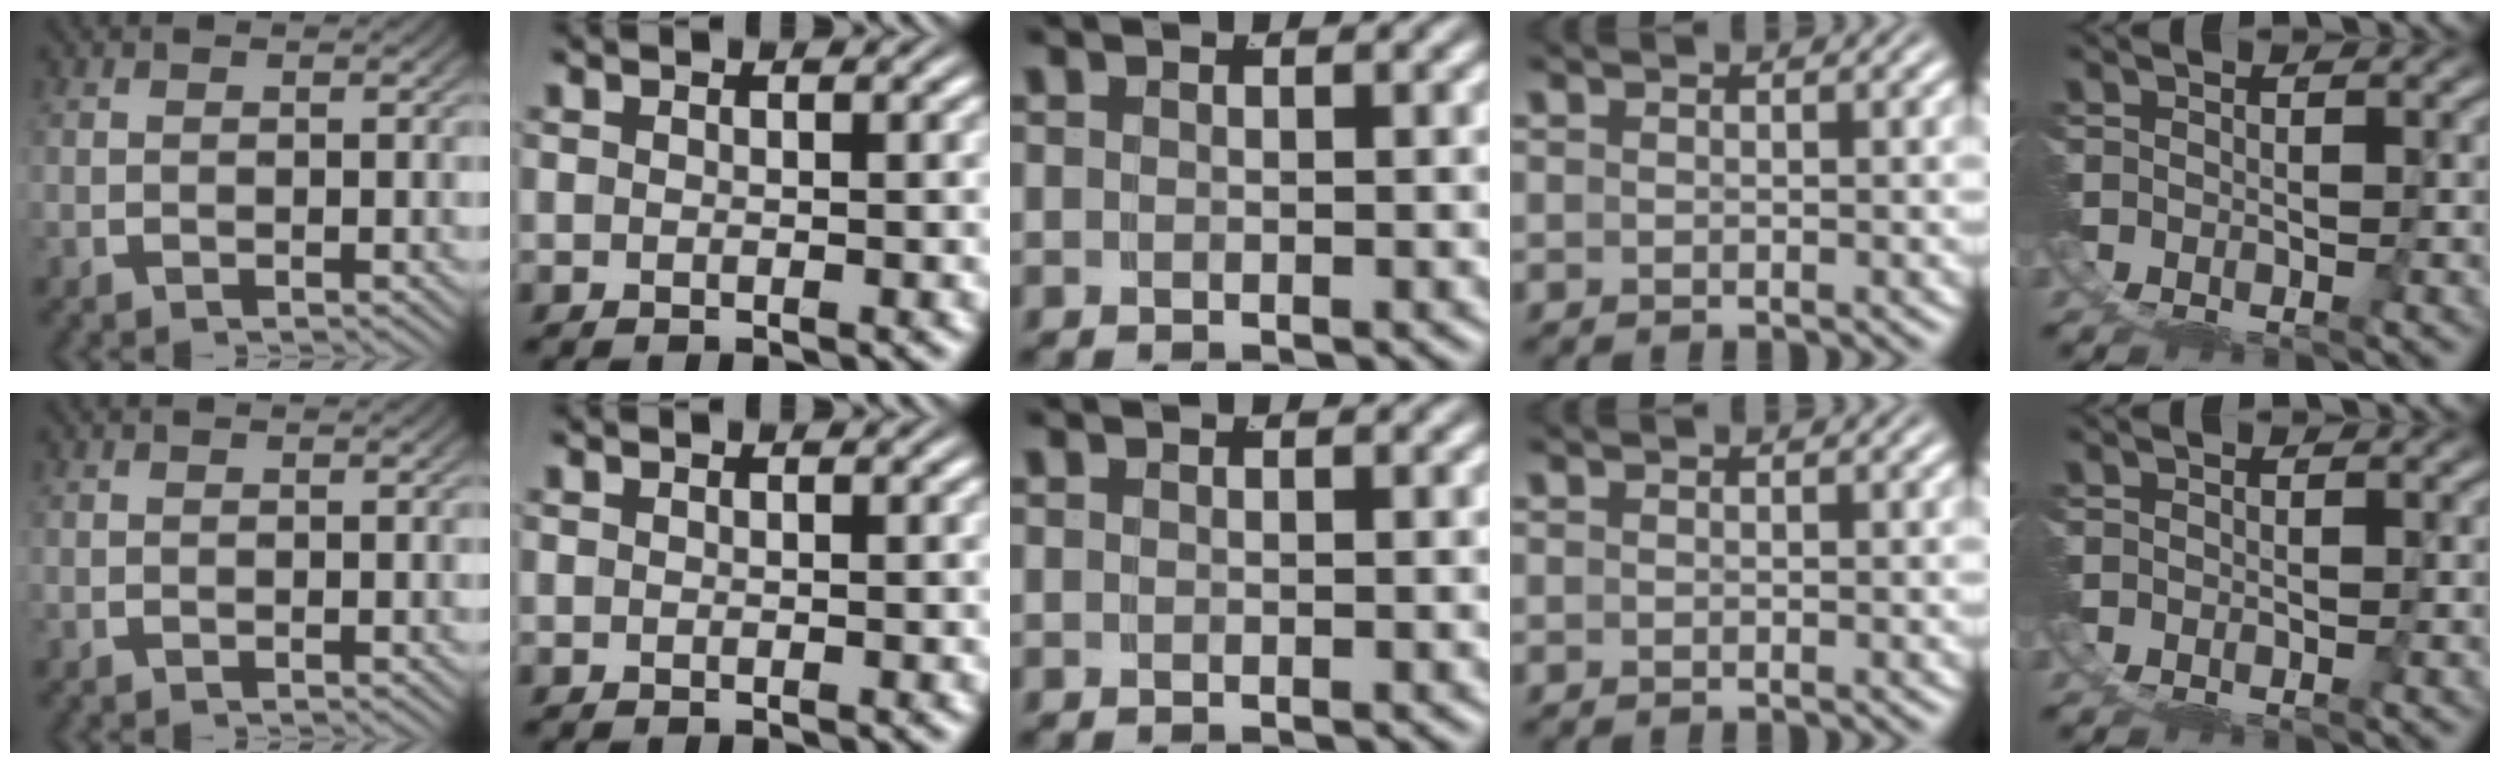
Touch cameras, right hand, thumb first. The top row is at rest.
{}